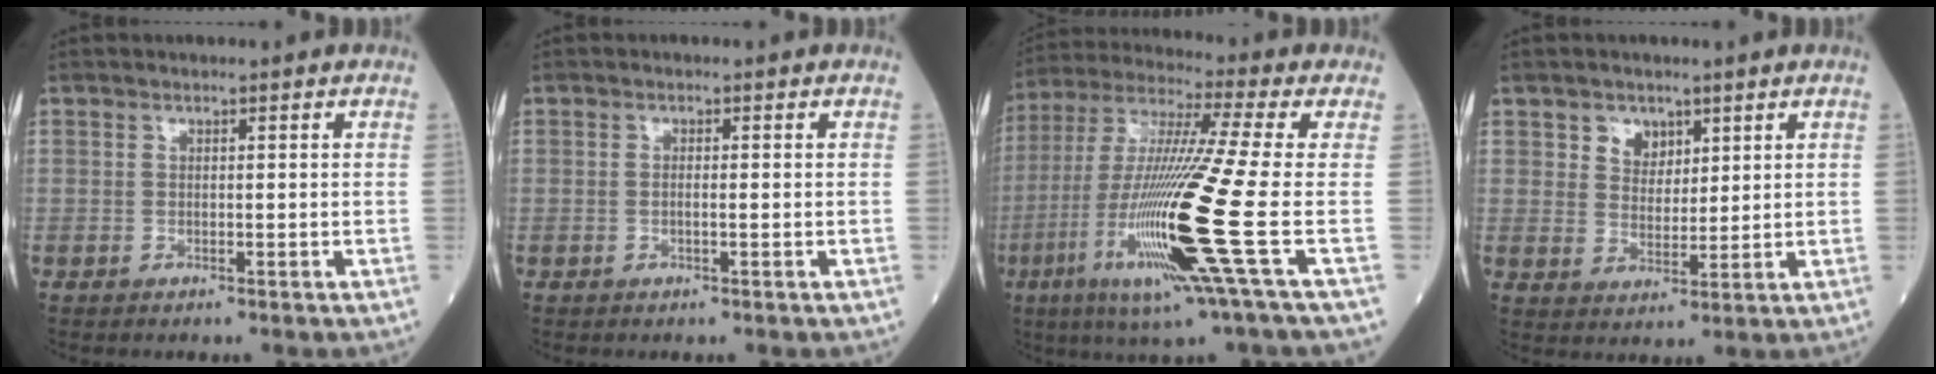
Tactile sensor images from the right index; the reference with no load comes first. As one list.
[{"total": 1.0, "force": [-0.1, 0.1, 1.0], "torque": [-0.021, 0.001, 0.000]}, {"total": 19.8, "force": [-5.7, -1.1, 18.9], "torque": [-0.408, -0.033, -0.120]}, {"total": 4.1, "force": [2.4, 2.9, 1.5], "torque": [-0.026, 0.003, 0.048]}]